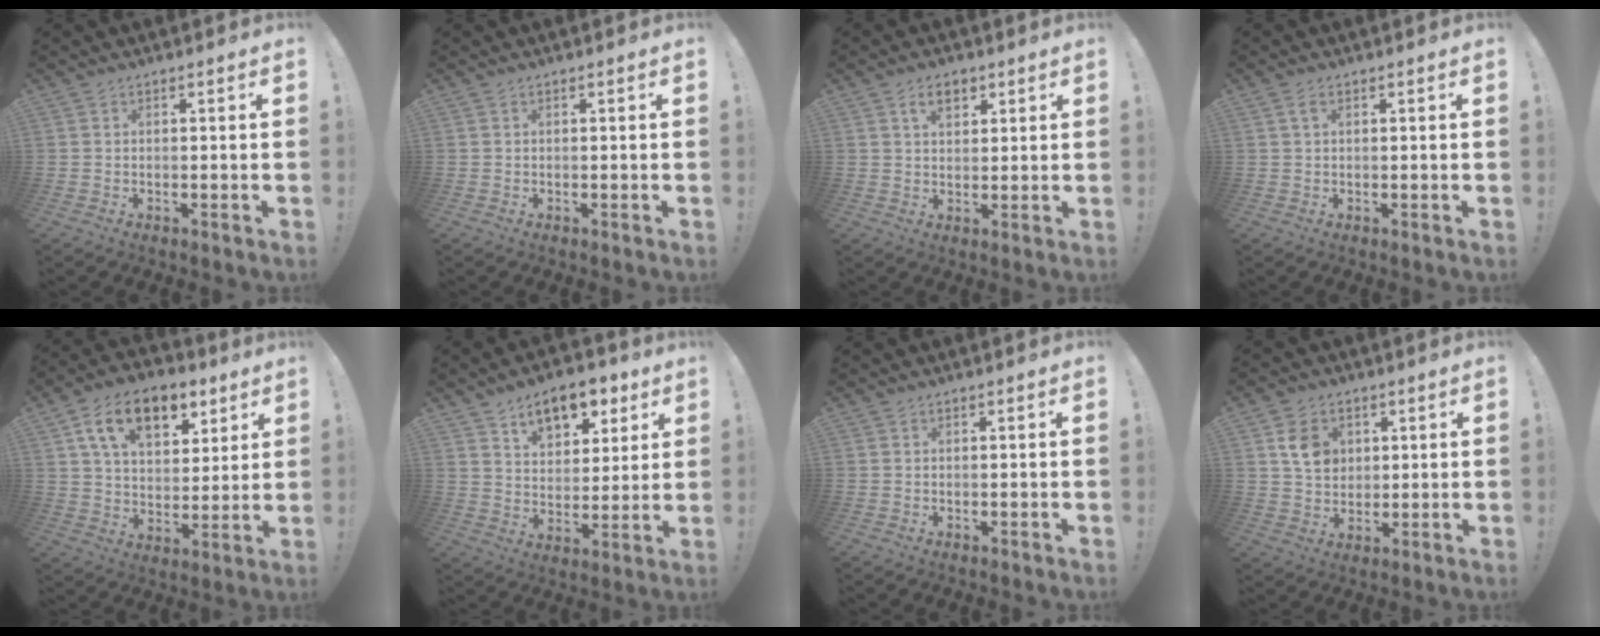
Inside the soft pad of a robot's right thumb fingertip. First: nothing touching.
{"total": 0.0}
{"total": 5.3, "force": [2.6, 3.2, 3.2], "torque": [-0.044, -0.001, 0.045]}
{"total": 2.2, "force": [1.1, 1.1, 1.6], "torque": [-0.026, 0.001, 0.019]}
{"total": 16.7, "force": [8.4, 10.3, 10.1], "torque": [-0.158, -0.029, 0.152]}
{"total": 11.9, "force": [7.3, 6.9, 6.4], "torque": [-0.090, -0.039, 0.131]}
{"total": 0.0}
{"total": 8.6, "force": [3.0, 7.0, 3.9], "torque": [-0.048, -0.004, 0.058]}